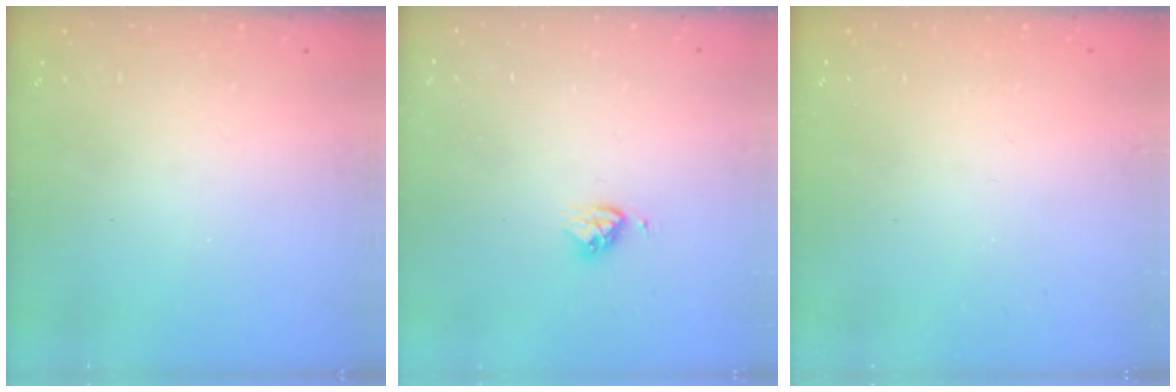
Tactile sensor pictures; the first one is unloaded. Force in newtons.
{"total": 3.9, "press": 3.8, "slide": 0.4}
{"total": 0.0}